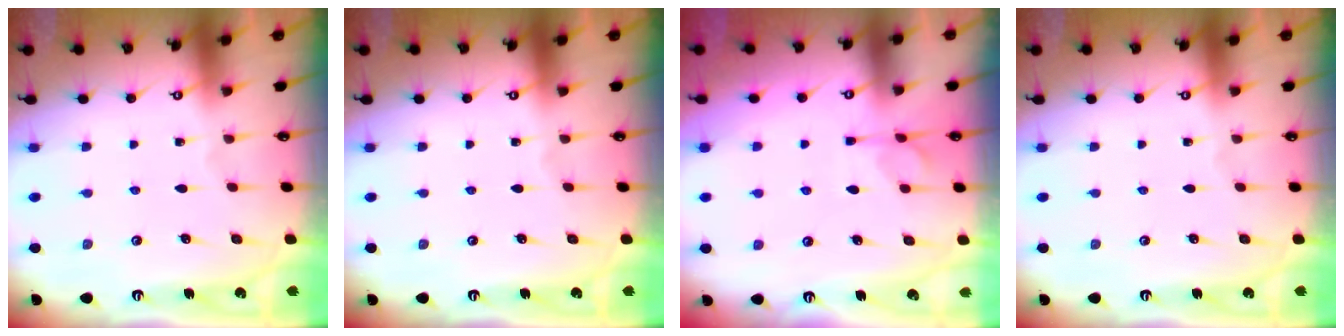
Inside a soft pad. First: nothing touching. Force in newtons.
{"total": 0.0}
{"total": 3.0, "press": 2.7, "slide": 1.3}
{"total": 0.0}